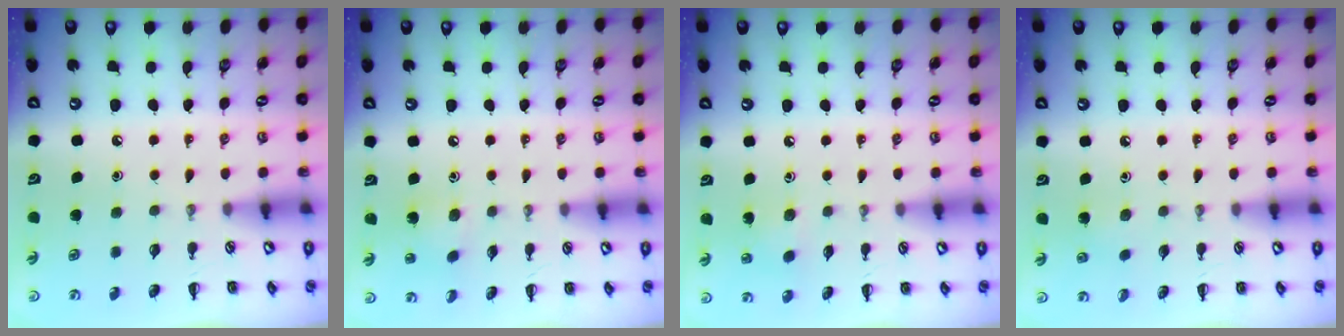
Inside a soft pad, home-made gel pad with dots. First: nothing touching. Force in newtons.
{"total": 4.2, "press": 4.0, "slide": 1.1}
{"total": 4.1, "press": 3.9, "slide": 1.3}
{"total": 2.4, "press": 2.2, "slide": 0.9}